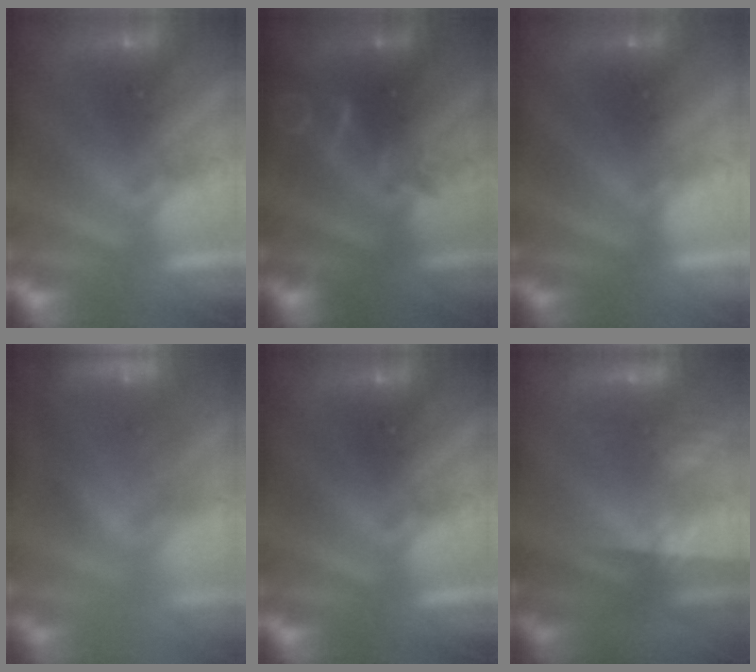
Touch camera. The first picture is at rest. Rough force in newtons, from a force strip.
{"total": 2.1}
{"total": 3.5}
{"total": 6.1}
{"total": 0.0}
{"total": 2.3}